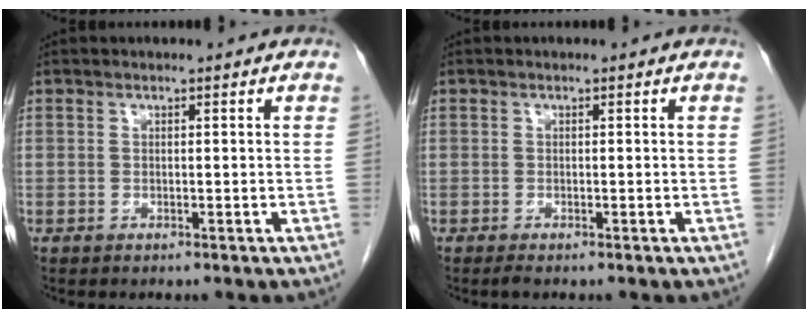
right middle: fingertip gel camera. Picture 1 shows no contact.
{"total": 0.6, "force": [-0.5, 0.0, 0.3], "torque": [-0.012, -0.003, -0.009]}